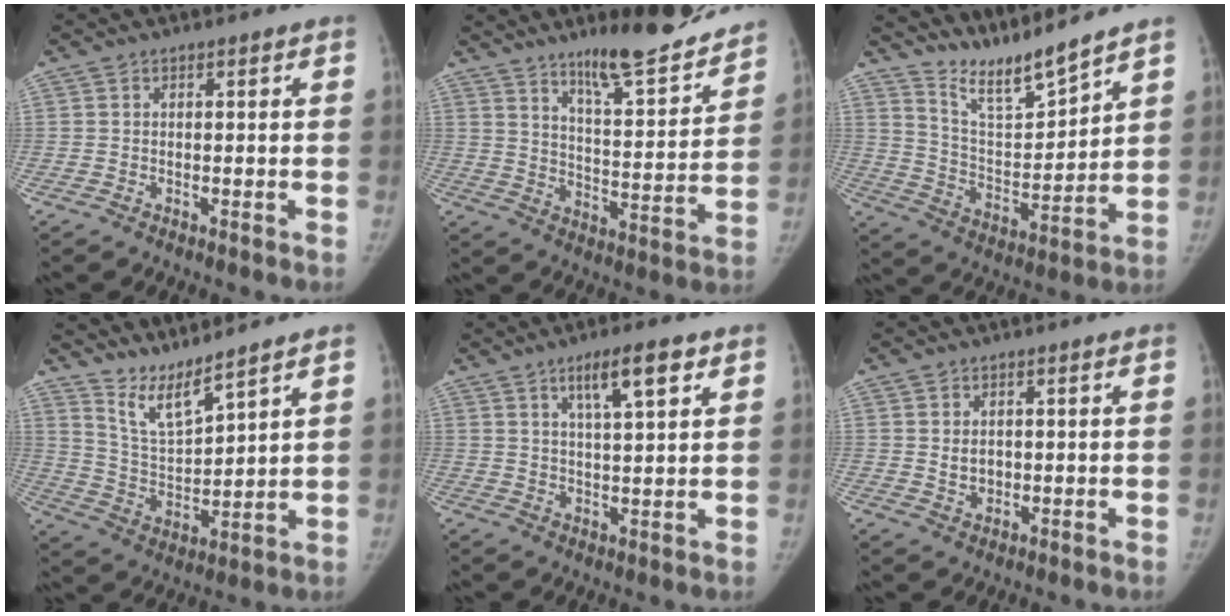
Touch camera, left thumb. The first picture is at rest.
{"total": 15.2, "force": [12.4, 2.8, 8.3], "torque": [-0.095, -0.088, 0.198]}
{"total": 10.5, "force": [9.9, 0.3, 3.4], "torque": [-0.053, -0.077, 0.198]}
{"total": 7.9, "force": [7.1, 0.2, 3.3], "torque": [-0.065, -0.064, 0.153]}
{"total": 7.8, "force": [4.3, 1.6, 6.3], "torque": [-0.098, -0.016, 0.072]}
{"total": 2.8, "force": [0.3, 2.2, 1.7], "torque": [-0.017, -0.003, 0.011]}